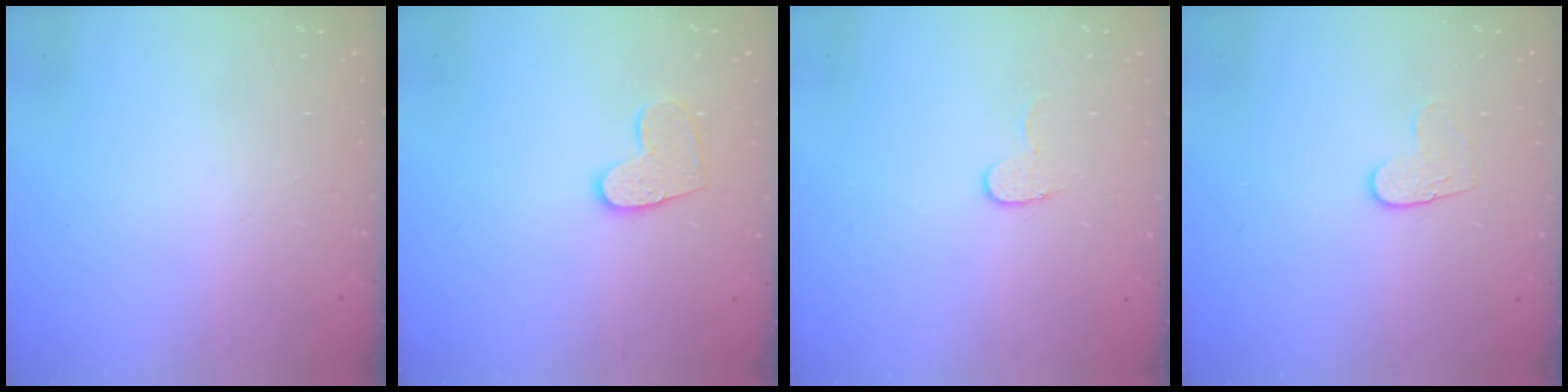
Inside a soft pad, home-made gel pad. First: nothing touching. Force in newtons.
{"total": 9.9, "press": 9.9, "slide": 0.7}
{"total": 6.2, "press": 6.1, "slide": 0.6}
{"total": 7.9, "press": 7.8, "slide": 0.6}